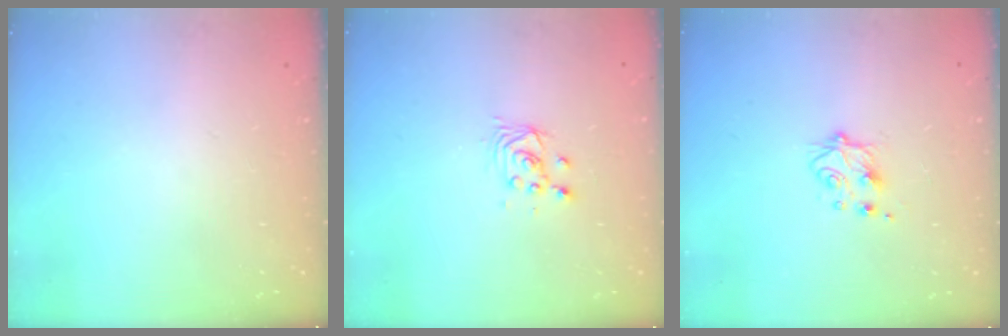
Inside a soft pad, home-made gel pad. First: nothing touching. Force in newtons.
{"total": 2.7, "press": 2.7, "slide": 0.1}
{"total": 4.9, "press": 4.8, "slide": 0.7}